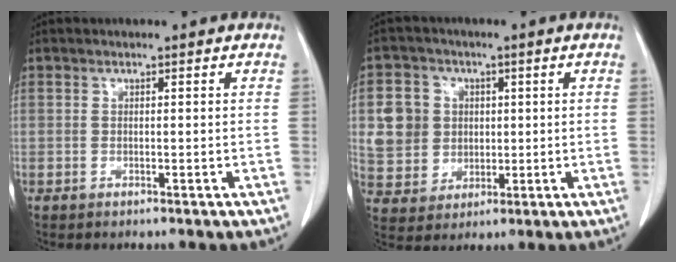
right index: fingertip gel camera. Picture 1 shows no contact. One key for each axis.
{"total": 8.4, "fx": 1.4, "fy": 7.9, "fz": 2.4, "tx": -0.064, "ty": 0.021, "tz": 0.035}